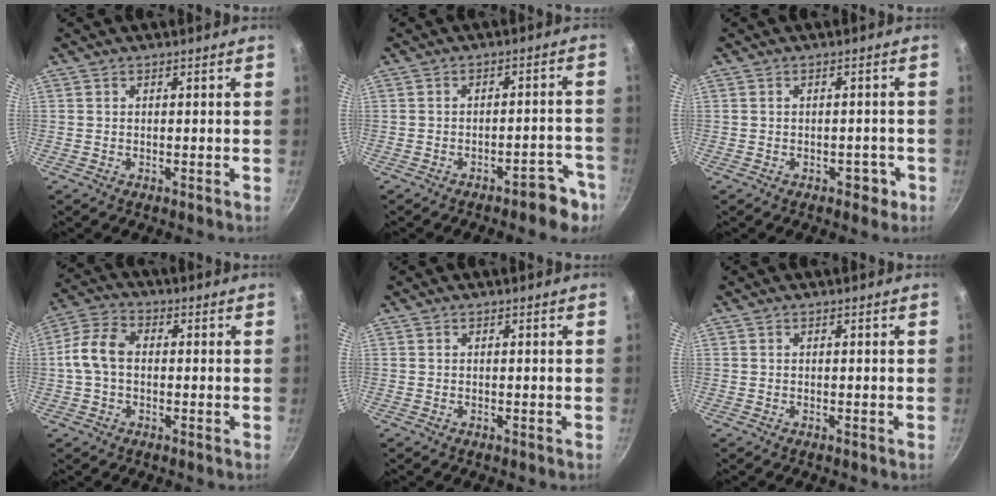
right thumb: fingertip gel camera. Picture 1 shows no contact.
{"total": 6.1, "force": [-4.2, 2.3, 3.9], "torque": [-0.034, 0.043, -0.049]}
{"total": 2.7, "force": [-1.4, 1.8, 1.5], "torque": [-0.006, 0.010, -0.016]}
{"total": 7.8, "force": [-0.1, 5.3, 5.7], "torque": [-0.115, 0.025, -0.010]}
{"total": 0.0}
{"total": 0.0}